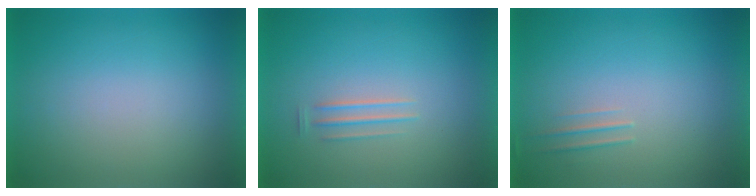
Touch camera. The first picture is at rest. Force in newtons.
{"total": 1.6}
{"total": 1.6}